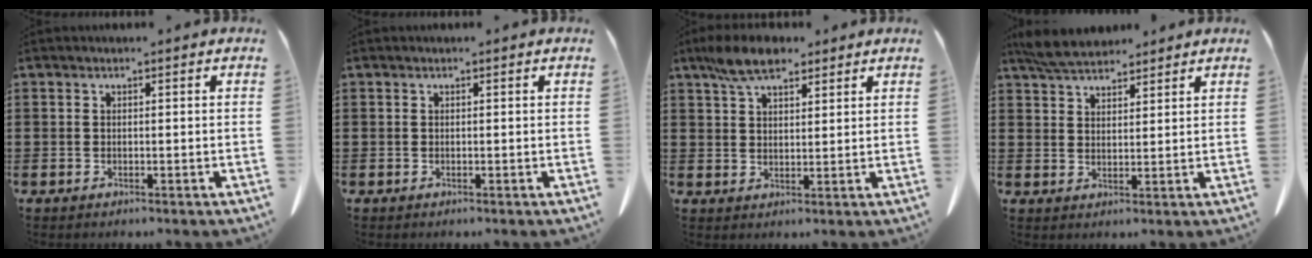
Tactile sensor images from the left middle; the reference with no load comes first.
{"total": 0.0}
{"total": 6.8, "force": [5.0, 2.5, 3.9], "torque": [-0.090, 0.000, 0.094]}
{"total": 5.4, "force": [4.9, 1.4, 1.8], "torque": [-0.050, -0.010, 0.093]}